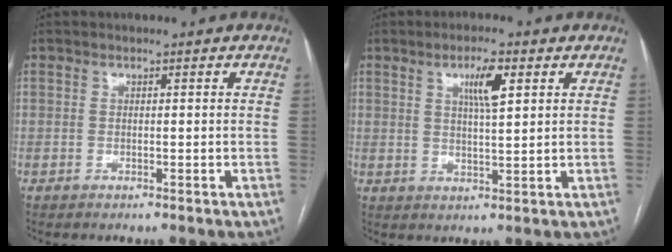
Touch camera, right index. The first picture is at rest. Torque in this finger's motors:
{"motor_torque": [0.33, 0.12, 0.11, 0.08]}